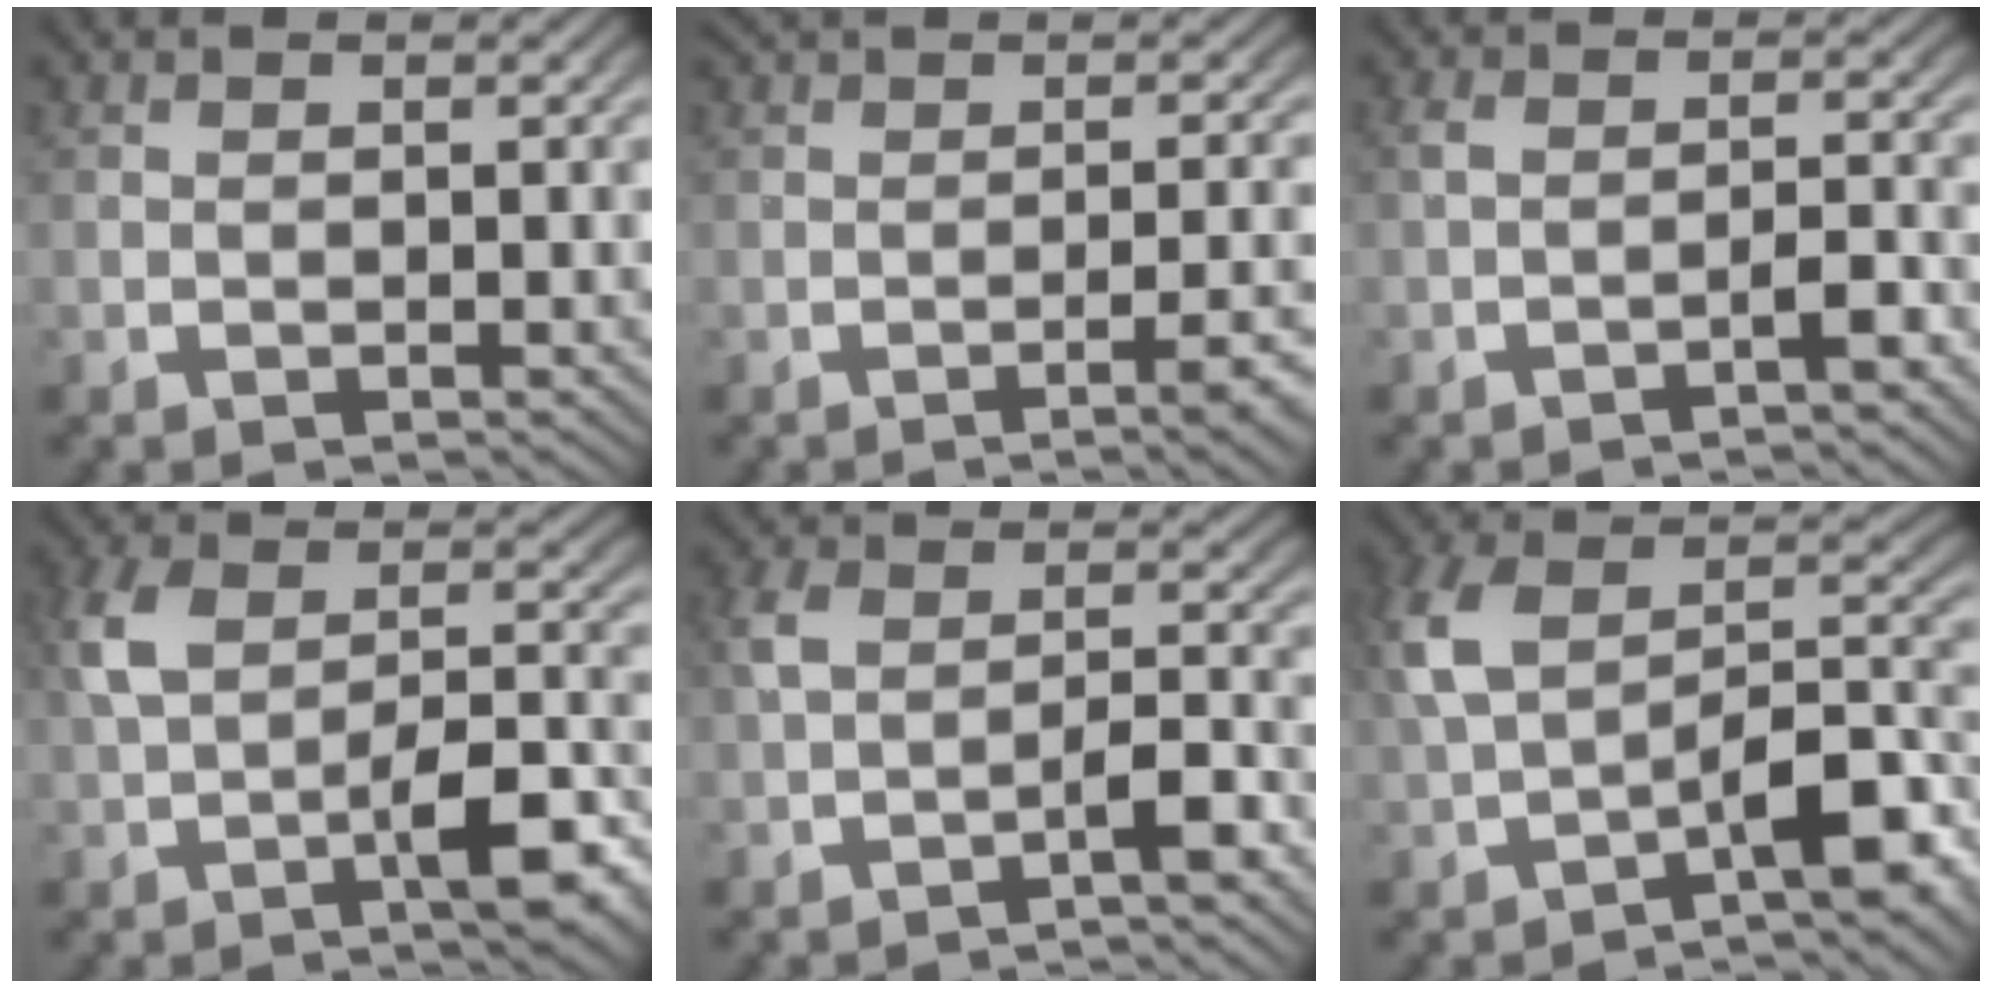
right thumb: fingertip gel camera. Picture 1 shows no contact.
{"total": 3.6, "force": [-1.0, 0.6, 3.4], "torque": [-0.047, 0.010, -0.018]}
{"total": 2.0, "force": [-1.3, 0.6, 1.4], "torque": [-0.027, -0.003, -0.015]}
{"total": 6.6, "force": [-1.2, 3.4, 5.6], "torque": [-0.103, -0.008, -0.009]}
{"total": 3.5, "force": [-1.7, 1.6, 2.6], "torque": [-0.056, -0.005, -0.021]}
{"total": 9.7, "force": [-1.5, 5.4, 7.8], "torque": [-0.146, -0.016, -0.003]}